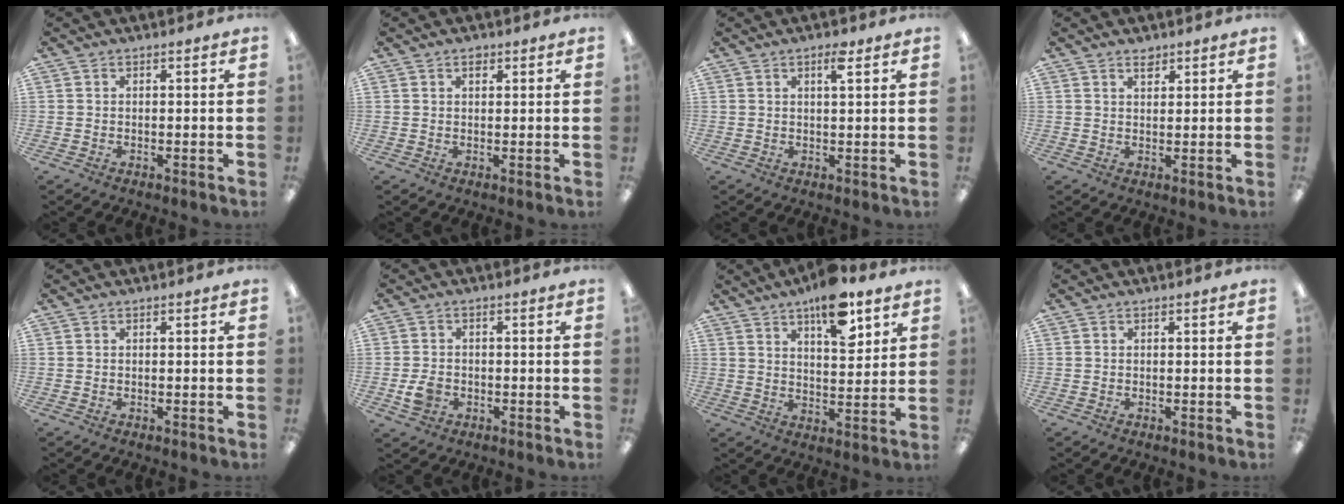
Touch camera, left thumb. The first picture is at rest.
{"total": 1.5, "force": [1.0, 0.7, 0.8], "torque": [-0.010, -0.002, 0.016]}
{"total": 3.5, "force": [2.1, 0.7, 2.7], "torque": [-0.045, -0.004, 0.033]}
{"total": 2.5, "force": [2.0, 1.1, 1.0], "torque": [-0.007, -0.007, 0.034]}
{"total": 0.0}
{"total": 4.0, "force": [-1.2, 3.1, 2.1], "torque": [-0.032, 0.000, -0.022]}
{"total": 12.2, "force": [8.3, 4.6, 7.8], "torque": [-0.106, -0.045, 0.138]}
{"total": 0.0}